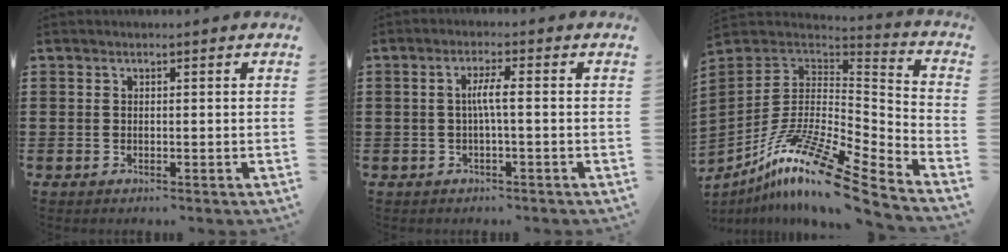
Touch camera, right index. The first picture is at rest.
{"total": 3.1, "force": [-0.2, 0.2, 3.1], "torque": [-0.059, 0.000, -0.008]}
{"total": 15.6, "force": [-10.3, 2.7, 11.3], "torque": [-0.222, 0.019, -0.194]}